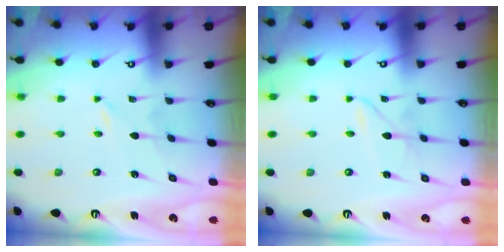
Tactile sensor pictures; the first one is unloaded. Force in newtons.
{"total": 1.9, "press": 1.9, "slide": 0.2}